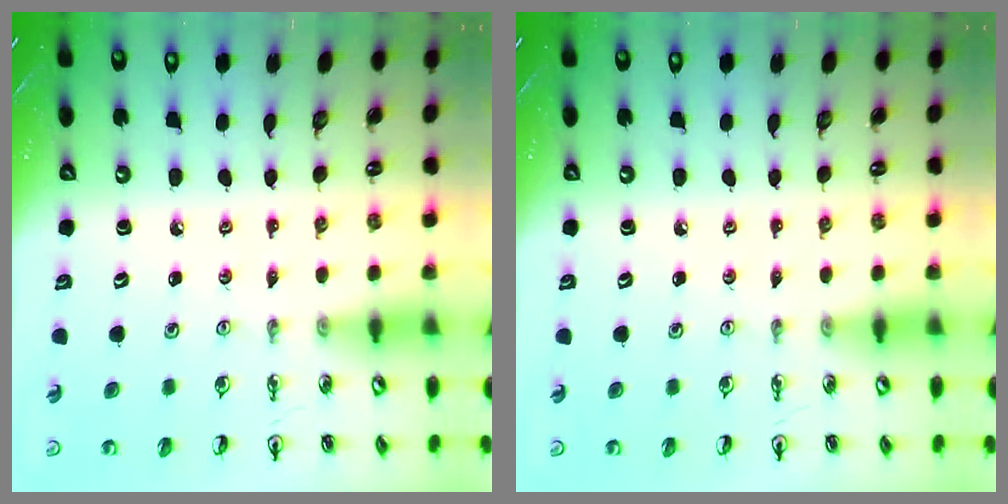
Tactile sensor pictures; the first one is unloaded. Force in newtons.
{"total": 0.0}